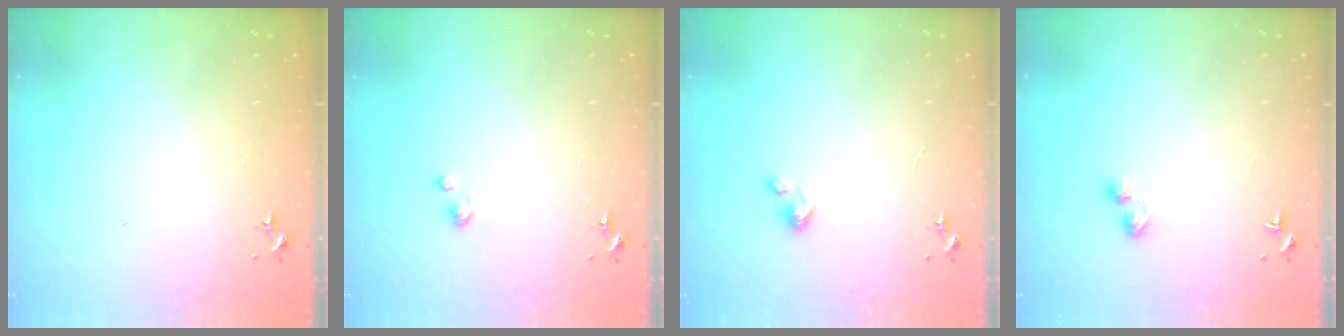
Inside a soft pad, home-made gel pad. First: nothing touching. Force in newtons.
{"total": 2.8, "press": 2.8, "slide": 0.3}
{"total": 3.0, "press": 3.0, "slide": 0.2}
{"total": 4.9, "press": 4.9, "slide": 0.8}